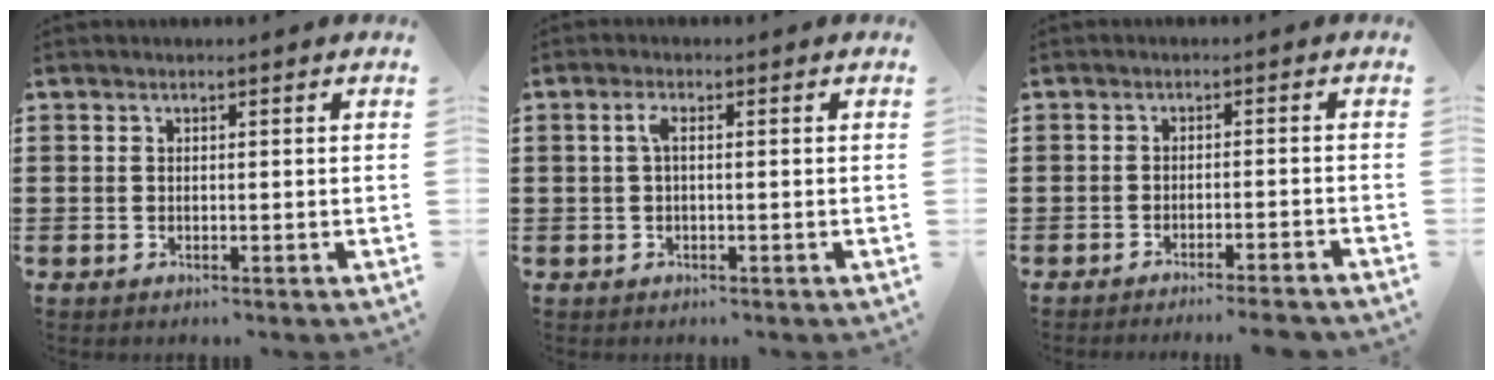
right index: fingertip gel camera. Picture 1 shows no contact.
{"total": 2.0, "force": [-0.1, 0.4, 2.0], "torque": [-0.038, 0.002, -0.003]}
{"total": 2.5, "force": [-2.3, -0.4, 0.8], "torque": [-0.014, 0.000, -0.046]}